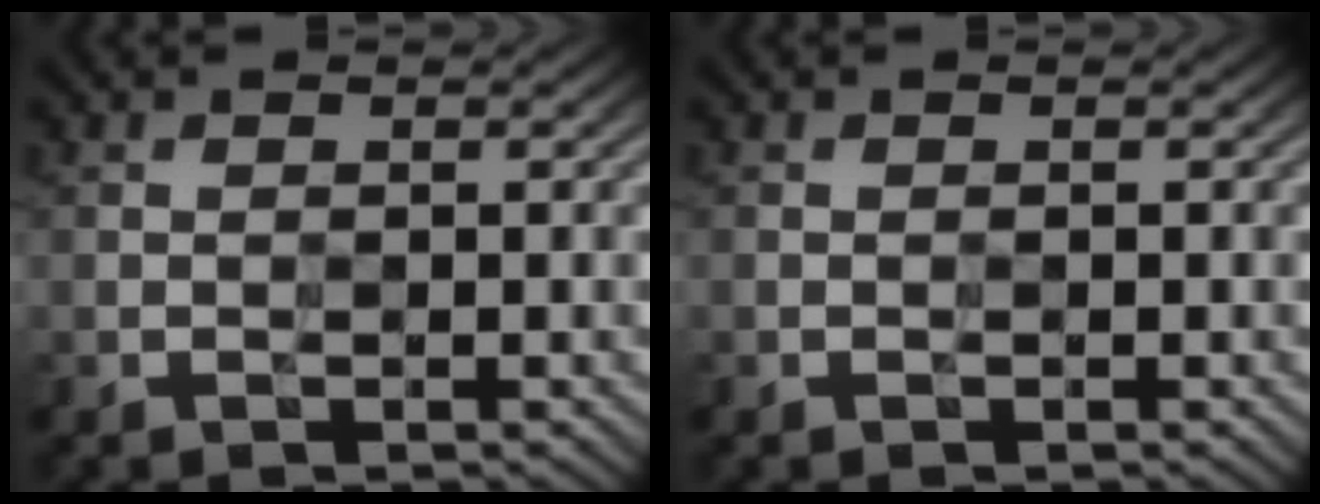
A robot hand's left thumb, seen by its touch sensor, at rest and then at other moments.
{"total": 0.0}